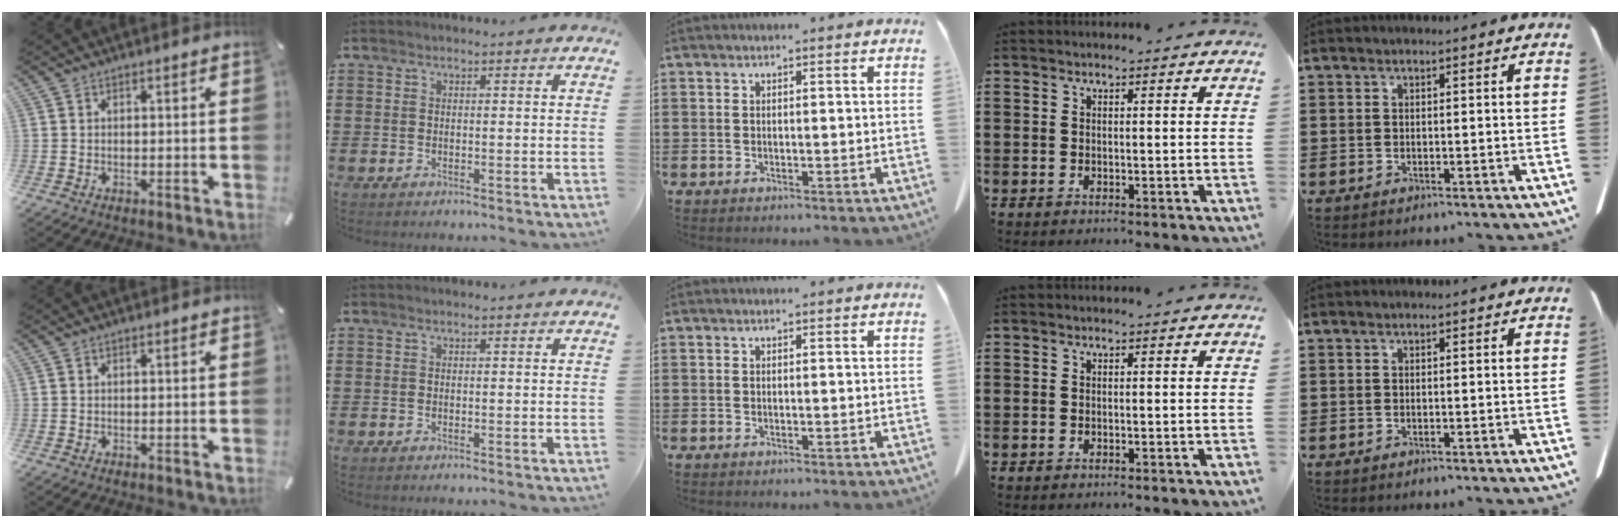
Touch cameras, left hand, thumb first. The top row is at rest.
{}